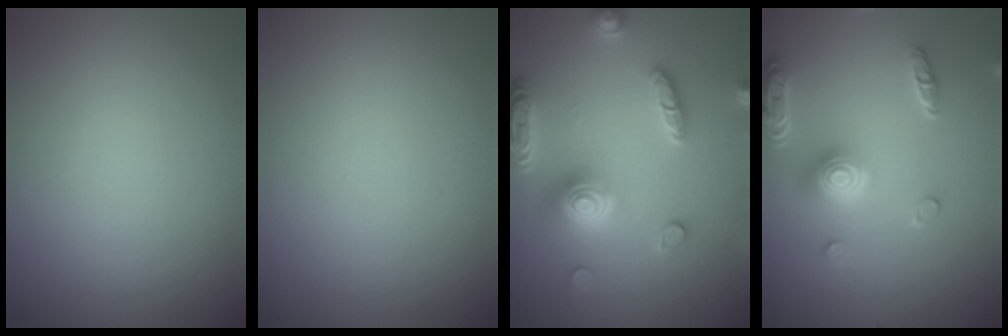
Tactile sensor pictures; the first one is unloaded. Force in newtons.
{"total": 0.0}
{"total": 5.4, "press": 5.3, "slide": 1.0}
{"total": 4.8, "press": 4.0, "slide": 2.7}